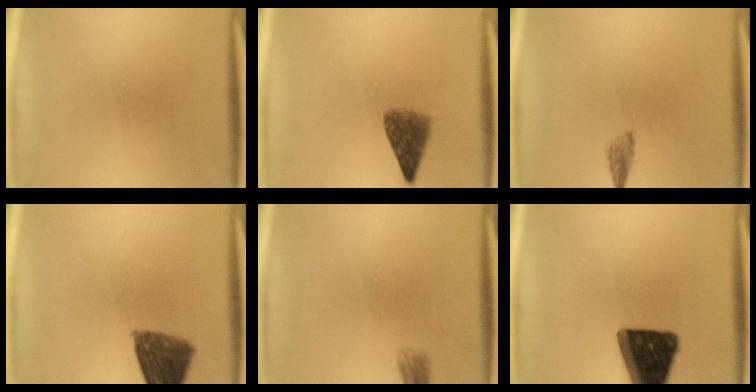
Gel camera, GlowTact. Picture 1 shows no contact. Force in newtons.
{"total": 5.3}
{"total": 3.0}
{"total": 9.9}
{"total": 1.6}
{"total": 17.1}